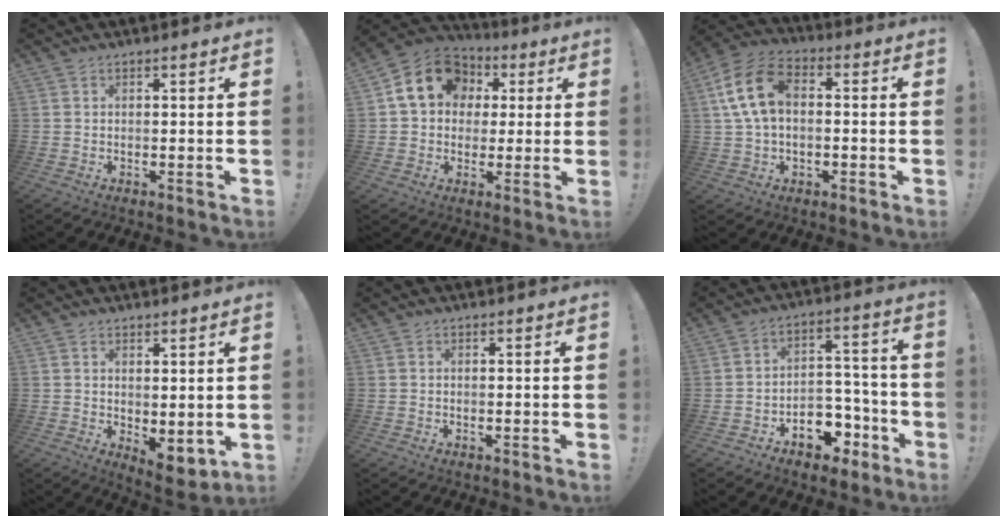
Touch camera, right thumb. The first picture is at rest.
{"total": 14.8, "force": [4.3, 12.0, 7.4], "torque": [-0.099, -0.005, 0.085]}
{"total": 15.4, "force": [2.4, 10.6, 10.9], "torque": [-0.195, 0.014, 0.051]}
{"total": 4.6, "force": [1.3, 2.7, 3.5], "torque": [-0.030, -0.031, 0.032]}
{"total": 0.0}
{"total": 10.1, "force": [-5.6, 7.5, 3.9], "torque": [-0.028, 0.057, -0.086]}